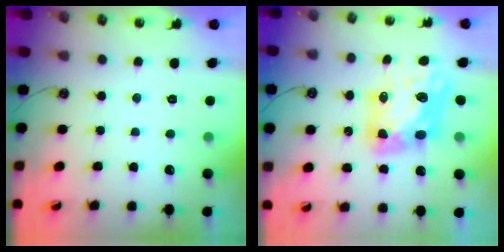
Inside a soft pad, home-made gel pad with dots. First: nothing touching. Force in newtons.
{"total": 9.1, "press": 9.1, "slide": 1.0}